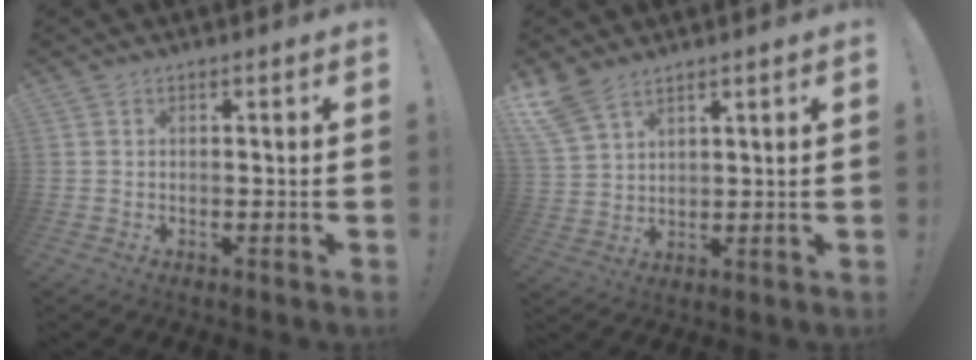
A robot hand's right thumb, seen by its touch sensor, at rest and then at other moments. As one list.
[{"total": 8.5, "force": [6.4, 4.1, 3.9], "torque": [-0.095, -0.026, 0.128]}]